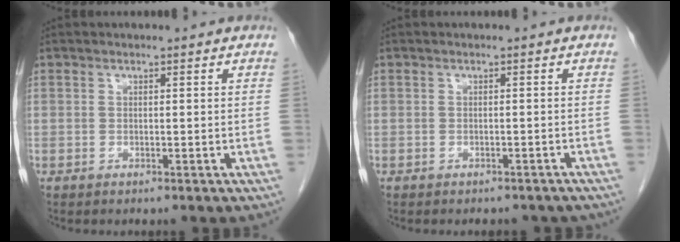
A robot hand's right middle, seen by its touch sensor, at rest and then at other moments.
{"total": 5.6, "force": [-4.9, 2.1, 1.6], "torque": [-0.019, 0.004, -0.049]}